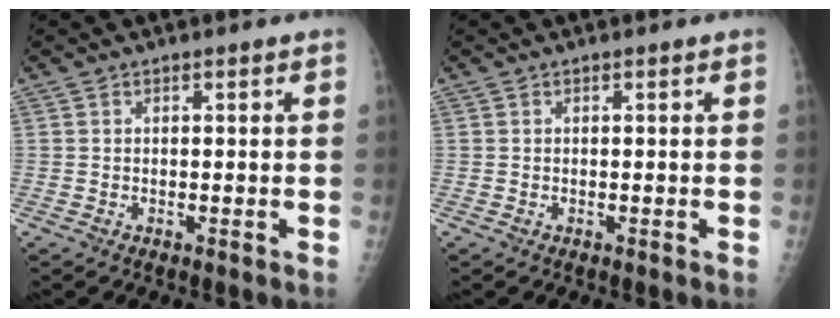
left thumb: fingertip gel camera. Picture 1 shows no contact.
{"total": 0.0}